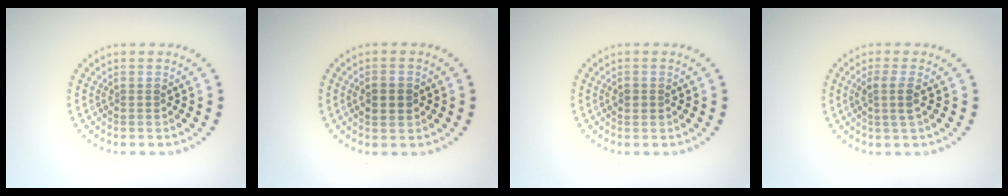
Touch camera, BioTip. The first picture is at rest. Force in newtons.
{"total": 2.1, "press": 2.1, "slide": 0.0}
{"total": 1.1, "press": 1.1, "slide": 0.2}
{"total": 2.0, "press": 1.6, "slide": 1.1}